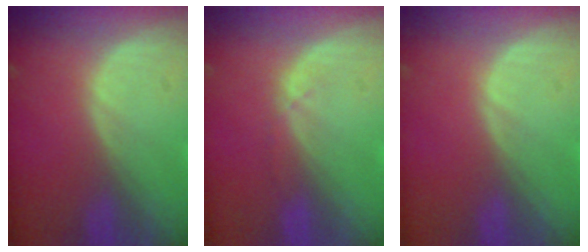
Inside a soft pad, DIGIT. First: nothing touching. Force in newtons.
{"total": 1.1, "press": 1.1, "slide": 0.2}
{"total": 0.0}